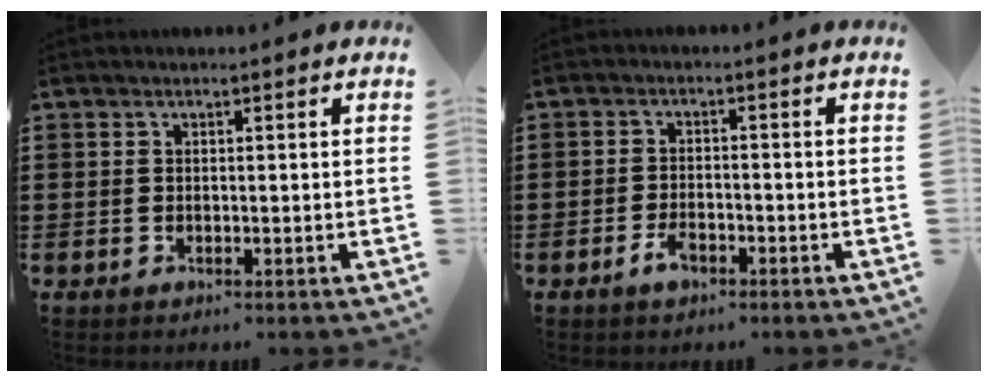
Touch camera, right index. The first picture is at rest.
{"total": 2.9, "force": [-1.7, 1.3, 1.9], "torque": [-0.041, -0.001, -0.033]}